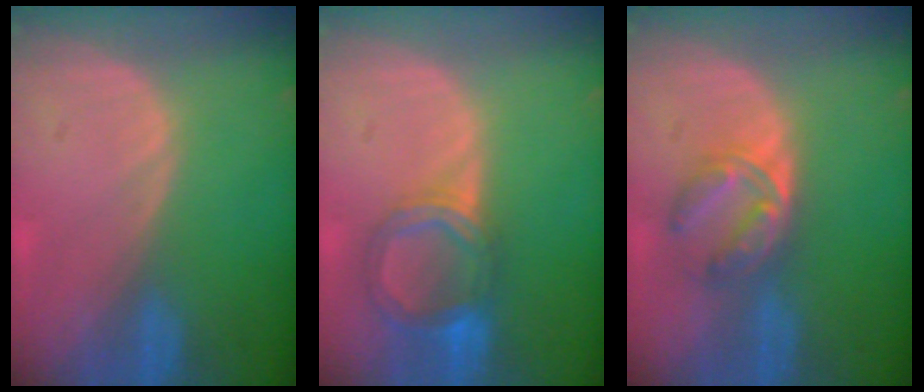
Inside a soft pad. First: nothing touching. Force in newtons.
{"total": 6.3, "press": 5.8, "slide": 2.4}
{"total": 5.6, "press": 5.4, "slide": 1.4}